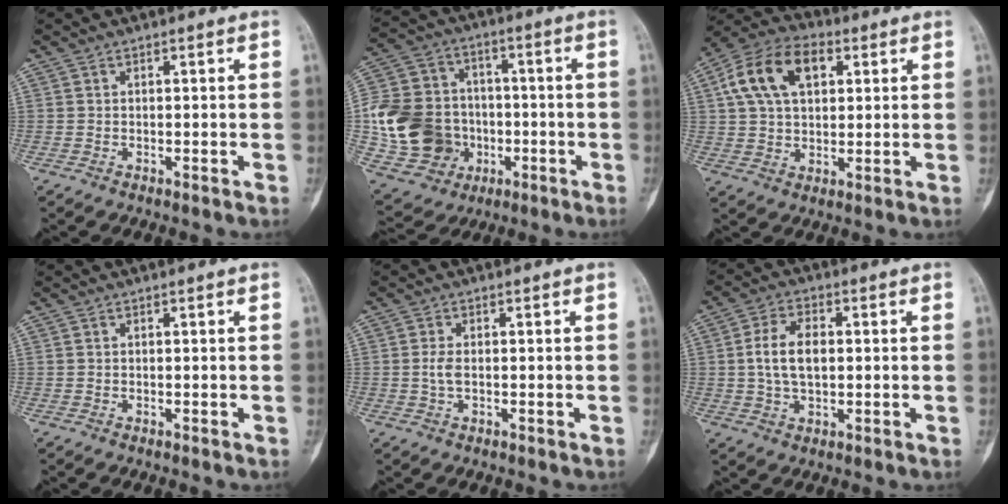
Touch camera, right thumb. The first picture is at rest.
{"total": 19.6, "force": [-3.1, 16.7, 9.7], "torque": [-0.176, 0.029, -0.042]}
{"total": 14.2, "force": [4.5, 8.9, 10.1], "torque": [-0.173, 0.015, 0.076]}
{"total": 0.0}
{"total": 2.0, "force": [-0.2, 1.0, 1.7], "torque": [-0.040, 0.001, -0.005]}
{"total": 8.0, "force": [0.5, 4.6, 6.5], "torque": [-0.119, 0.008, 0.008]}